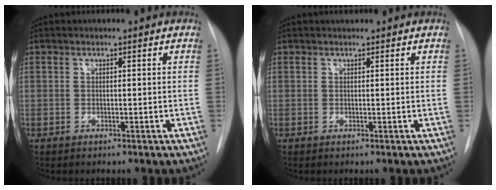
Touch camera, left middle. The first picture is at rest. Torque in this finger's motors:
{"motor_torque": [0.15, -0.11, -0.11, 0.00]}